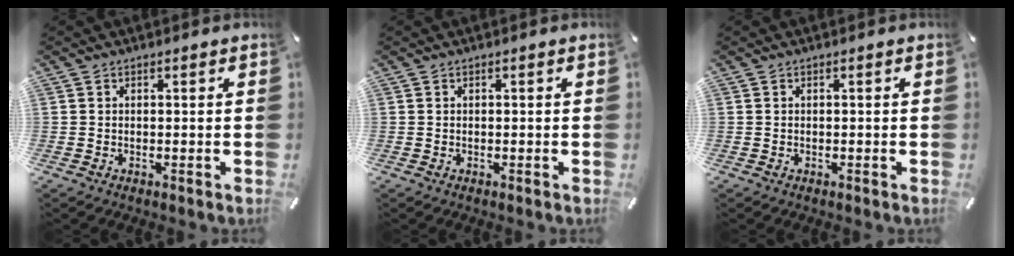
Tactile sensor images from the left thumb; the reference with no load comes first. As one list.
[{"total": 0.0}, {"total": 0.0}]